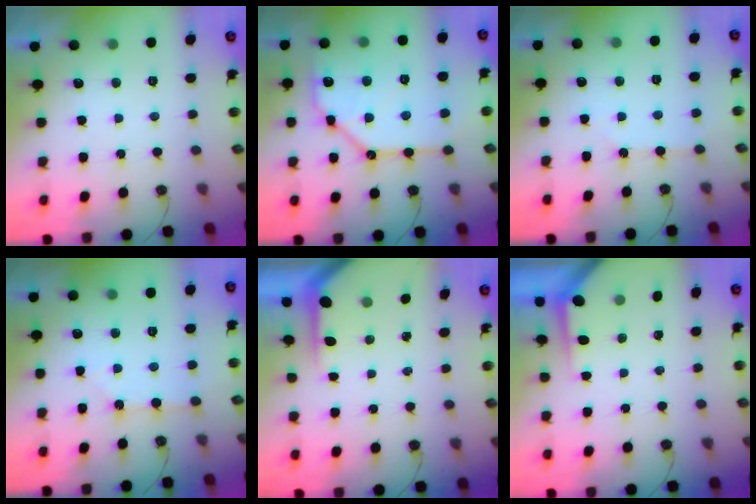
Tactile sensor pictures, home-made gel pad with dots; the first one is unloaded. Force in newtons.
{"total": 15.0, "press": 14.9, "slide": 1.7}
{"total": 4.8, "press": 4.8, "slide": 0.7}
{"total": 1.9, "press": 1.8, "slide": 0.4}
{"total": 4.6, "press": 4.5, "slide": 0.4}
{"total": 3.7, "press": 3.7, "slide": 0.4}